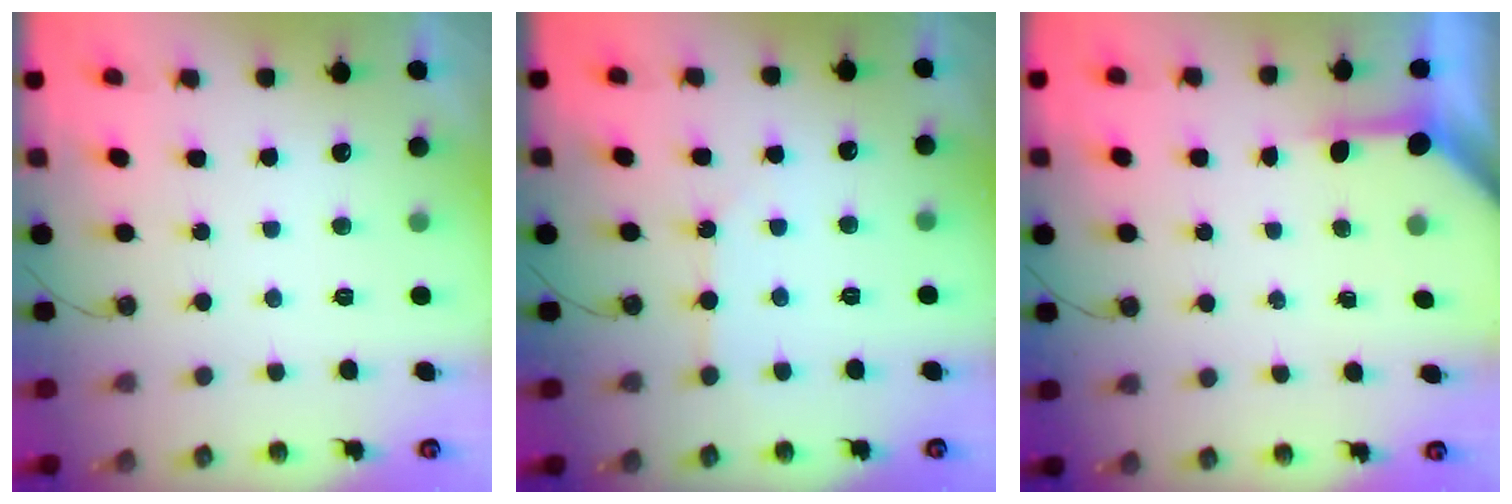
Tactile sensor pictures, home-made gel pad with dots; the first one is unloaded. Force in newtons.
{"total": 4.1, "press": 4.1, "slide": 0.6}
{"total": 3.5, "press": 3.5, "slide": 0.4}